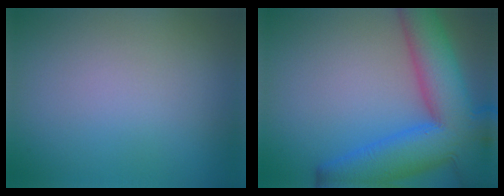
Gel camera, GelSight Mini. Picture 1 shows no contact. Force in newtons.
{"total": 12.5, "press": 12.5, "slide": 0.6}